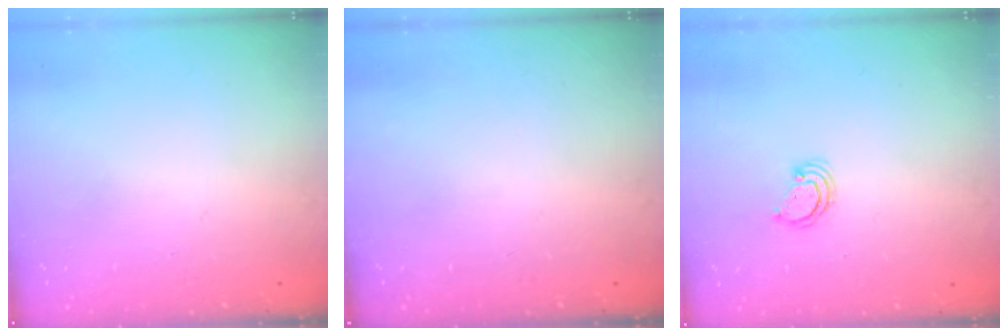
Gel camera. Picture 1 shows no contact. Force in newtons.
{"total": 0.0}
{"total": 2.3, "press": 2.3, "slide": 0.1}